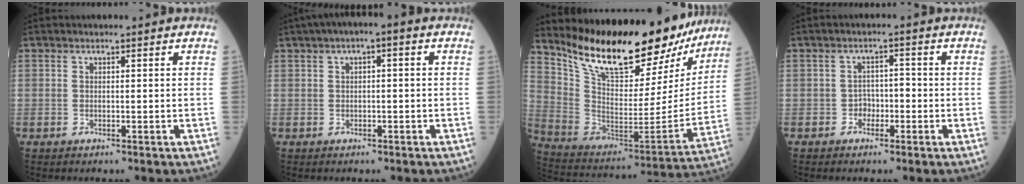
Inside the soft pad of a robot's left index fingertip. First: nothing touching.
{"total": 4.3, "force": [1.5, 1.3, 3.8], "torque": [-0.061, 0.026, 0.018]}
{"total": 26.1, "force": [21.6, 7.6, 12.6], "torque": [-0.212, -0.026, 0.325]}
{"total": 2.2, "force": [-1.0, 1.6, 1.2], "torque": [-0.010, 0.008, -0.021]}